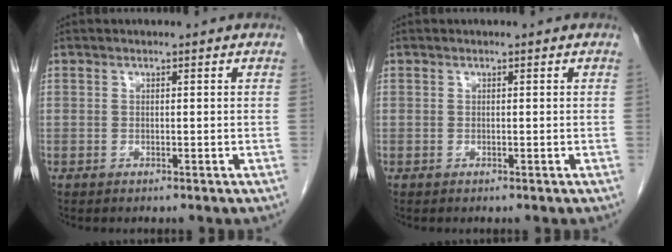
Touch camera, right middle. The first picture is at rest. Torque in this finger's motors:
{"motor_torque": [0.09, 0.12, 0.00, -0.01]}